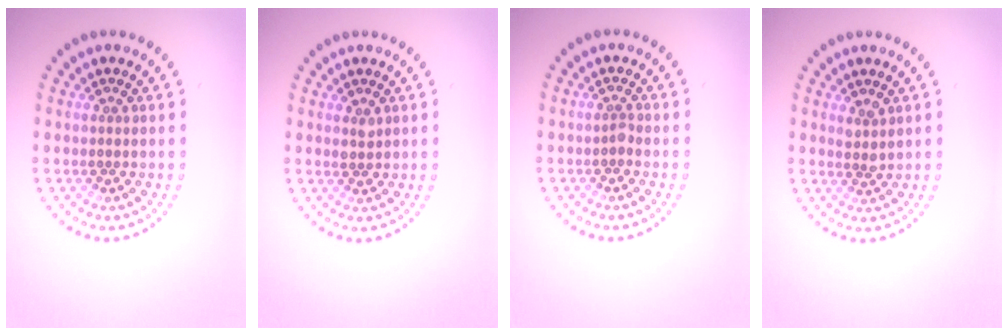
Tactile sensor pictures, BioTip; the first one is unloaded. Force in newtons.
{"total": 0.9, "press": 0.9, "slide": 0.2}
{"total": 0.6, "press": 0.5, "slide": 0.3}
{"total": 1.2, "press": 1.0, "slide": 0.7}